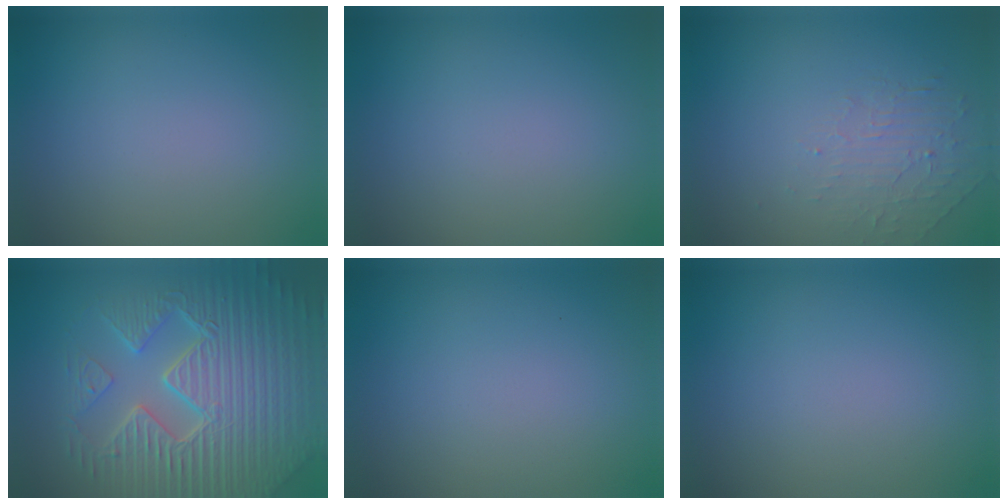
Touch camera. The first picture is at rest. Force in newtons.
{"total": 0.0}
{"total": 1.9, "press": 0.6, "slide": 1.8}
{"total": 9.6, "press": 6.8, "slide": 6.8}
{"total": 0.0}
{"total": 0.0}